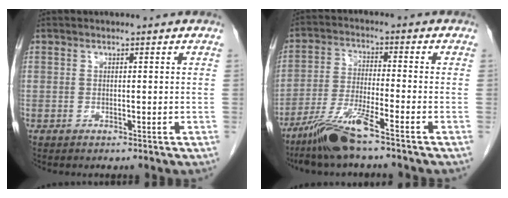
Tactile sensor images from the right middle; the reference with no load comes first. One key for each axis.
{"total": 8.5, "fx": -6.3, "fy": -0.4, "fz": 5.7, "tx": -0.119, "ty": -0.028, "tz": -0.123}